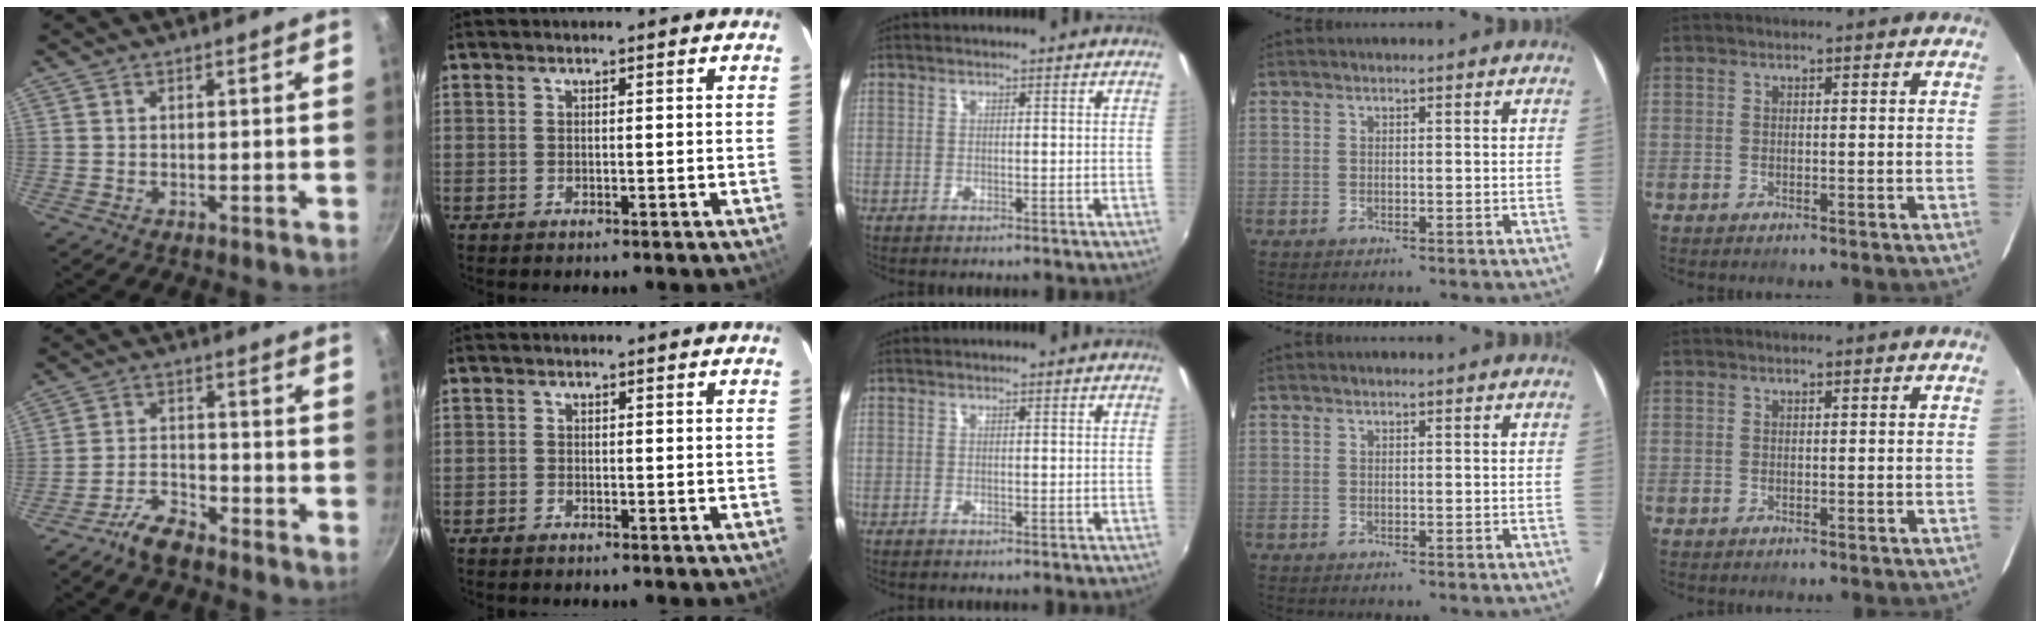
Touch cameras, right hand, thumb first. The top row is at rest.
{"thumb": {"total": 5.9, "force": [-4.8, 1.9, 2.7], "torque": [-0.051, 0.038, -0.097]}, "index": {"total": 0.8, "force": [-0.7, 0.3, 0.0], "torque": [-0.003, 0.001, -0.015]}}